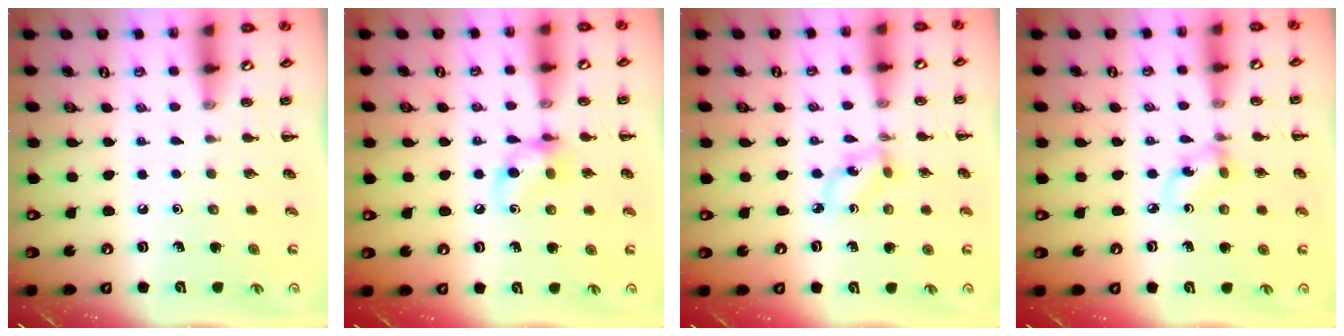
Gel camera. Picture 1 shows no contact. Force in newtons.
{"total": 9.1, "press": 9.1, "slide": 0.7}
{"total": 2.3, "press": 2.2, "slide": 0.5}
{"total": 4.0, "press": 3.9, "slide": 0.7}